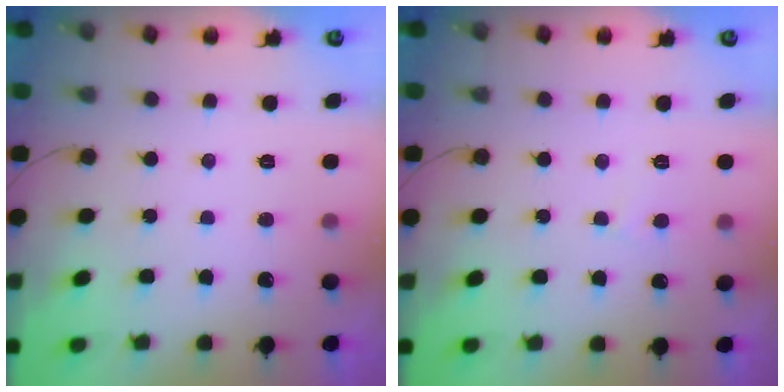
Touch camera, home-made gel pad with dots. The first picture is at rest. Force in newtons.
{"total": 2.3, "press": 2.3, "slide": 0.2}